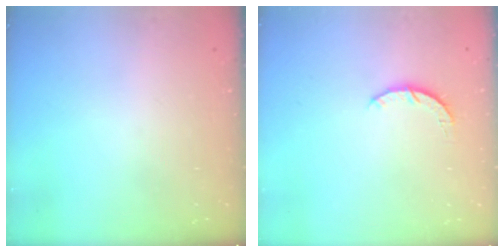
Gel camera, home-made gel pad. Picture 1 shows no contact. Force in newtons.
{"total": 3.0, "press": 3.0, "slide": 0.4}